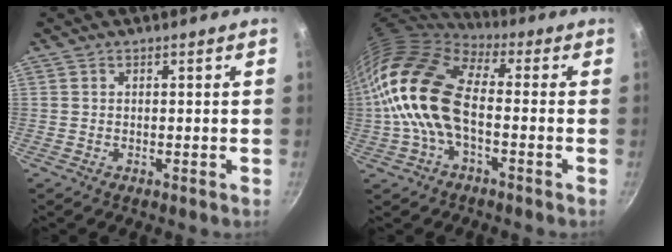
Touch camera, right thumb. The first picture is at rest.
{"total": 15.6, "force": [-1.5, 8.6, 12.9], "torque": [-0.225, 0.025, -0.039]}